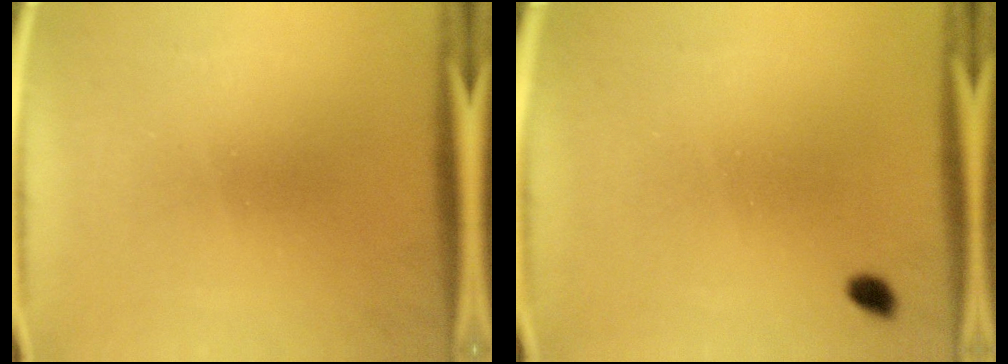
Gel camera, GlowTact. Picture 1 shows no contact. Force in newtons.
{"total": 1.3}